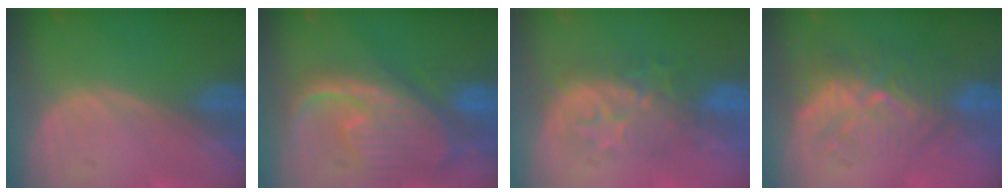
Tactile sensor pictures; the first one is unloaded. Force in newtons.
{"total": 12.5, "press": 10.7, "slide": 6.5}
{"total": 8.4, "press": 8.2, "slide": 1.4}
{"total": 9.5, "press": 8.6, "slide": 3.9}